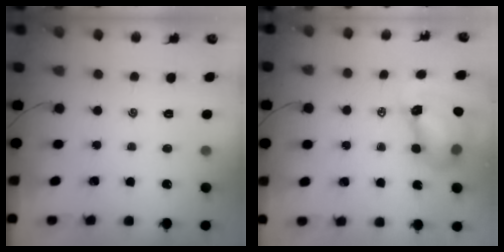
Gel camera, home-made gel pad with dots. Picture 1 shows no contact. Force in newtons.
{"total": 10.5, "press": 10.1, "slide": 2.9}